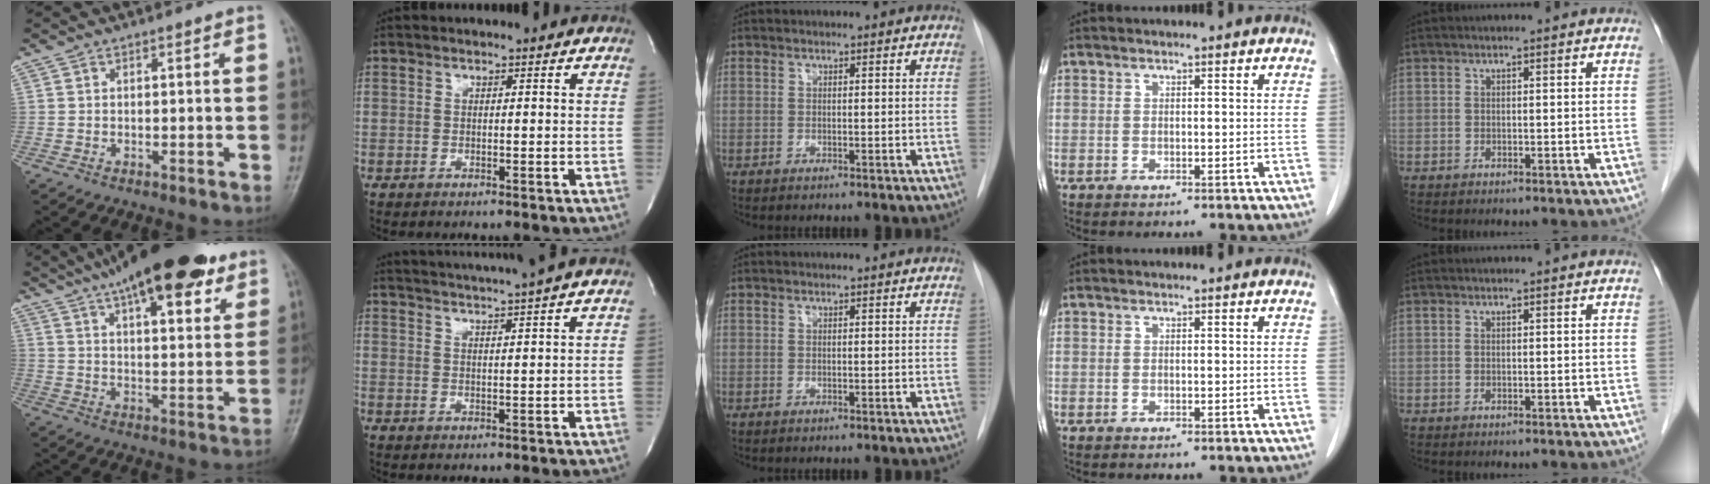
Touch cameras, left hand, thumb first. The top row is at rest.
{"thumb": {"total": 23.2, "force": [15.6, 7.8, 15.3], "torque": [-0.213, -0.021, 0.231]}, "index": {"total": 9.7, "force": [8.6, -2.0, 3.9], "torque": [-0.065, 0.000, 0.117]}}